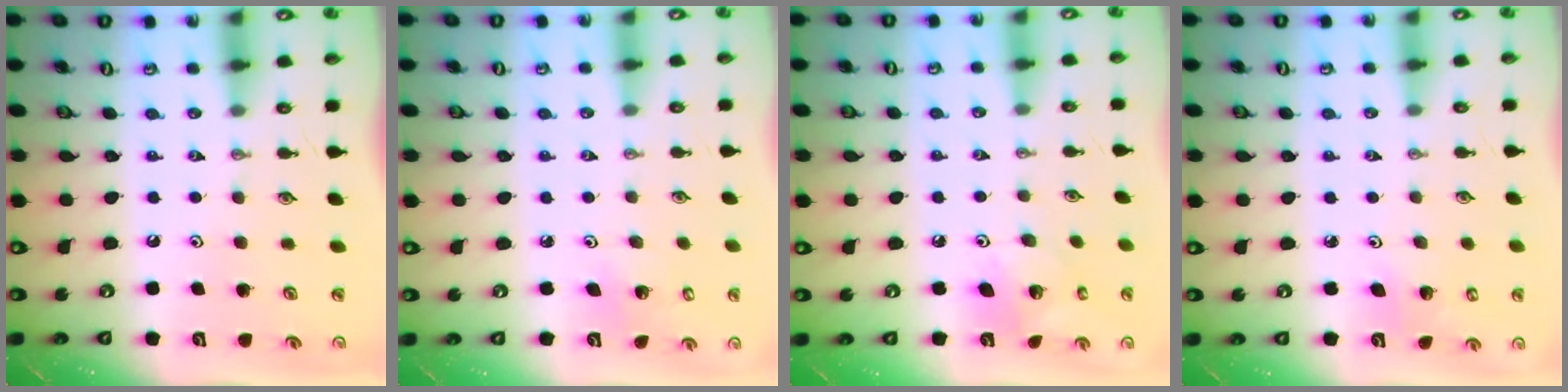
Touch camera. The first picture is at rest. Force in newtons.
{"total": 3.5, "press": 3.5, "slide": 0.3}
{"total": 7.5, "press": 7.5, "slide": 0.1}
{"total": 3.8, "press": 3.7, "slide": 0.4}